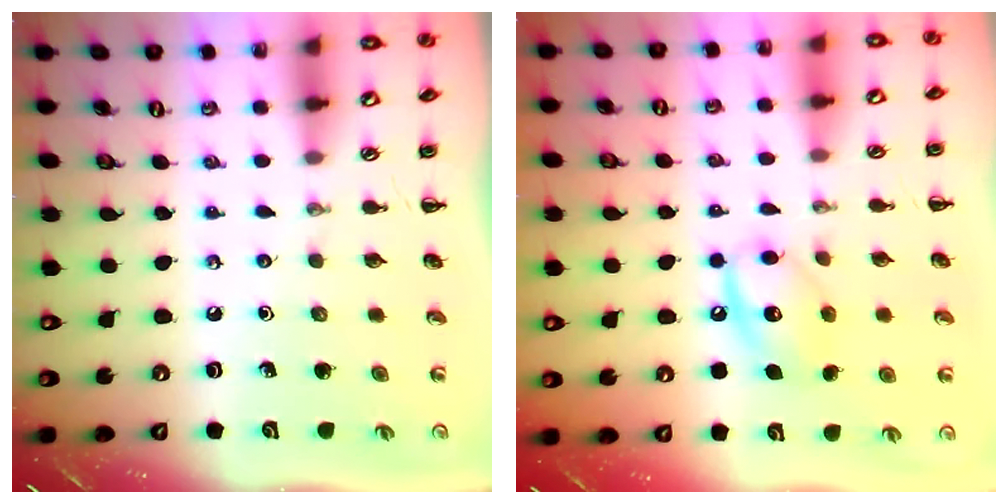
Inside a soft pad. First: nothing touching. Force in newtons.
{"total": 11.2, "press": 11.1, "slide": 1.4}